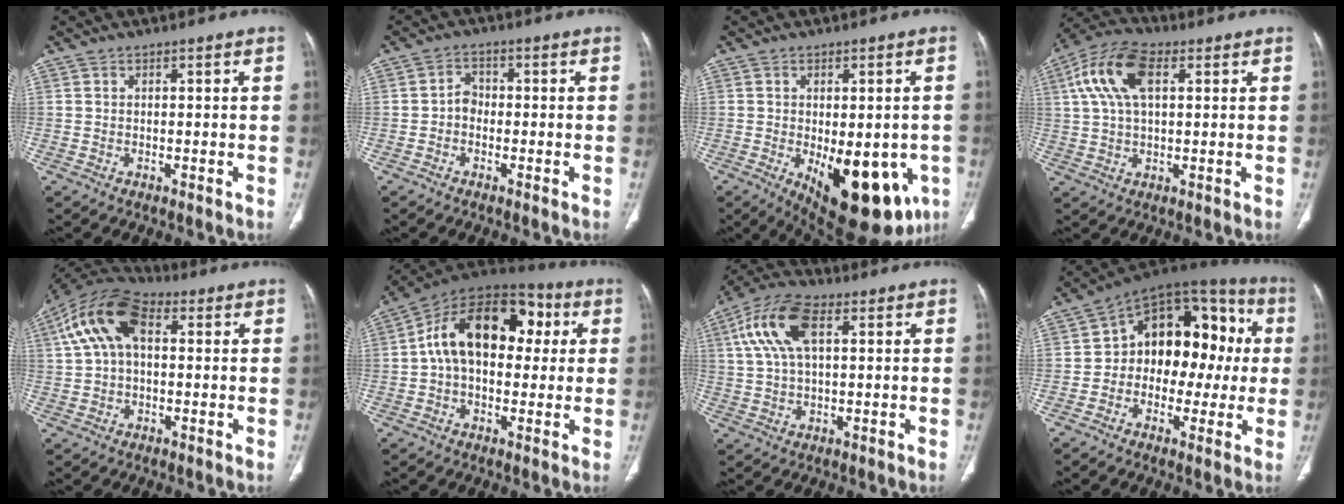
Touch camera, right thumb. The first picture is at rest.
{"total": 2.7, "force": [-0.8, 2.1, 1.5], "torque": [-0.011, 0.013, -0.023]}
{"total": 19.6, "force": [-6.5, 9.3, 15.9], "torque": [-0.156, -0.013, -0.065]}
{"total": 12.1, "force": [3.7, 6.3, 9.7], "torque": [-0.201, 0.023, 0.067]}
{"total": 13.6, "force": [3.4, 8.0, 10.5], "torque": [-0.202, 0.037, 0.054]}
{"total": 19.7, "force": [3.3, 12.5, 14.9], "torque": [-0.208, 0.038, 0.040]}
{"total": 11.8, "force": [3.8, 5.7, 9.6], "torque": [-0.206, 0.021, 0.070]}
{"total": 19.2, "force": [0.8, 12.7, 14.4], "torque": [-0.148, 0.053, 0.002]}